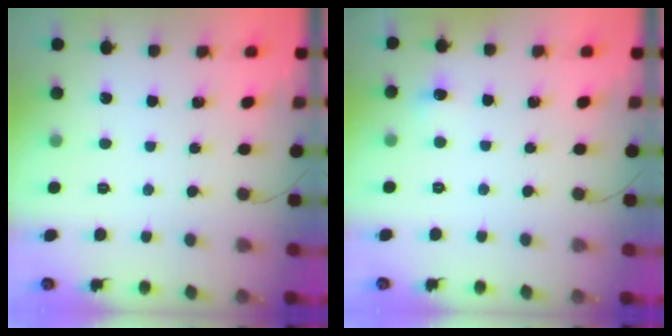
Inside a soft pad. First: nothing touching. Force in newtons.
{"total": 4.5, "press": 4.3, "slide": 1.3}